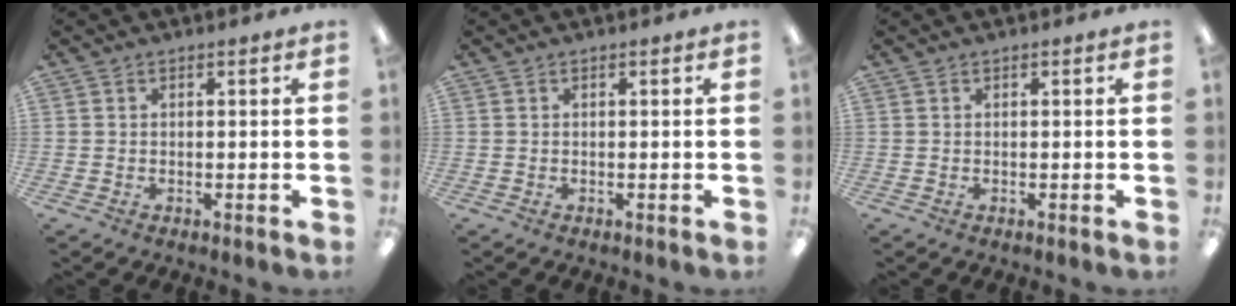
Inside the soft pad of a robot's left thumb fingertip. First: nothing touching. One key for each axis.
{"total": 0.0}
{"total": 0.0}